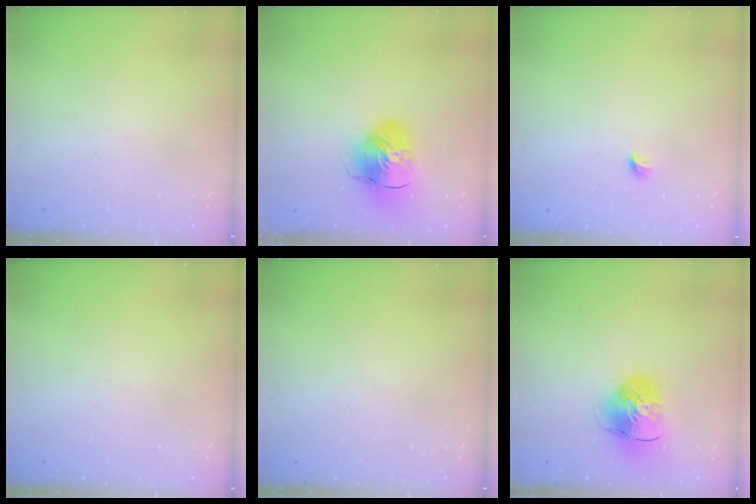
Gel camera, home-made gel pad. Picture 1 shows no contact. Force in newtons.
{"total": 10.8, "press": 10.6, "slide": 1.6}
{"total": 3.6, "press": 3.5, "slide": 1.0}
{"total": 0.0}
{"total": 0.0}
{"total": 9.1, "press": 9.0, "slide": 1.2}